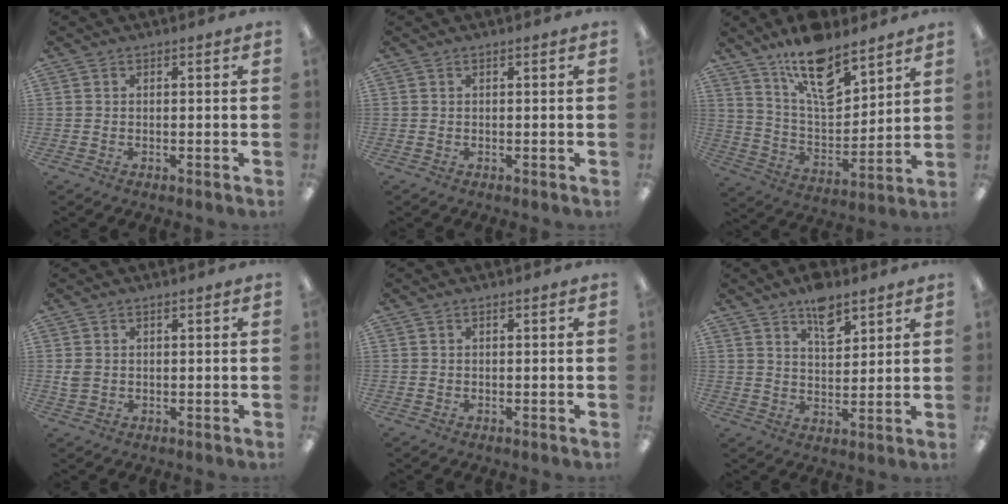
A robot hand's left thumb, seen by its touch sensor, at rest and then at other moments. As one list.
[{"total": 0.0}, {"total": 16.2, "force": [11.7, 6.5, 9.2], "torque": [-0.154, -0.067, 0.203]}, {"total": 2.0, "force": [0.6, 1.5, 1.1], "torque": [-0.023, 0.004, 0.011]}, {"total": 0.0}, {"total": 8.2, "force": [5.8, 3.9, 4.3], "torque": [-0.053, -0.034, 0.097]}]